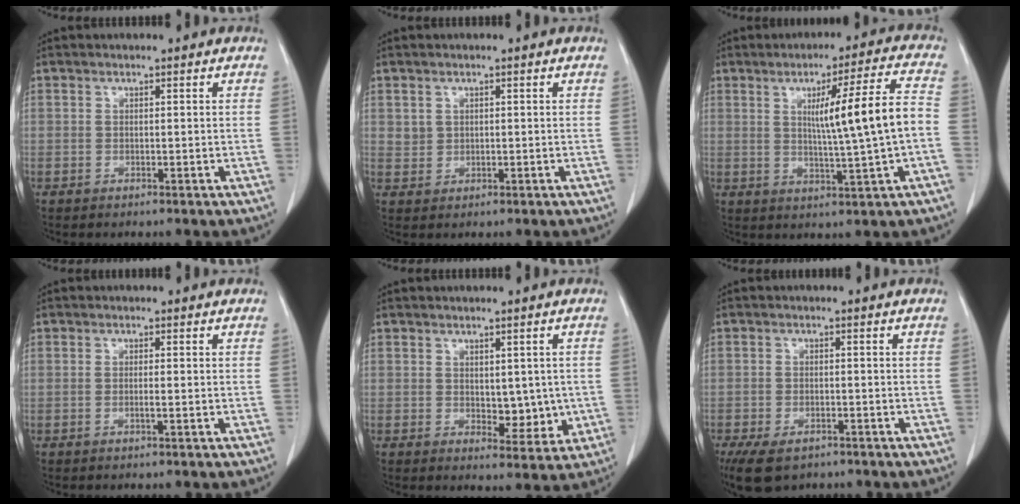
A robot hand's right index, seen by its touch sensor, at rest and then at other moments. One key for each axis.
{"total": 1.8, "fx": 0.8, "fy": 1.6, "fz": 0.4, "tx": 0.002, "ty": 0.000, "tz": 0.014}
{"total": 11.1, "fx": 0.2, "fy": -0.8, "fz": 11.0, "tx": -0.169, "ty": 0.004, "tz": 0.009}
{"total": 1.0, "fx": -0.3, "fy": -0.1, "fz": 1.0, "tx": -0.020, "ty": -0.002, "tz": -0.005}
{"total": 5.2, "fx": 0.0, "fy": 2.9, "fz": 4.4, "tx": -0.049, "ty": -0.009, "tz": 0.011}
{"total": 7.9, "fx": -5.4, "fy": 4.0, "fz": 4.1, "tx": -0.077, "ty": -0.008, "tz": -0.083}